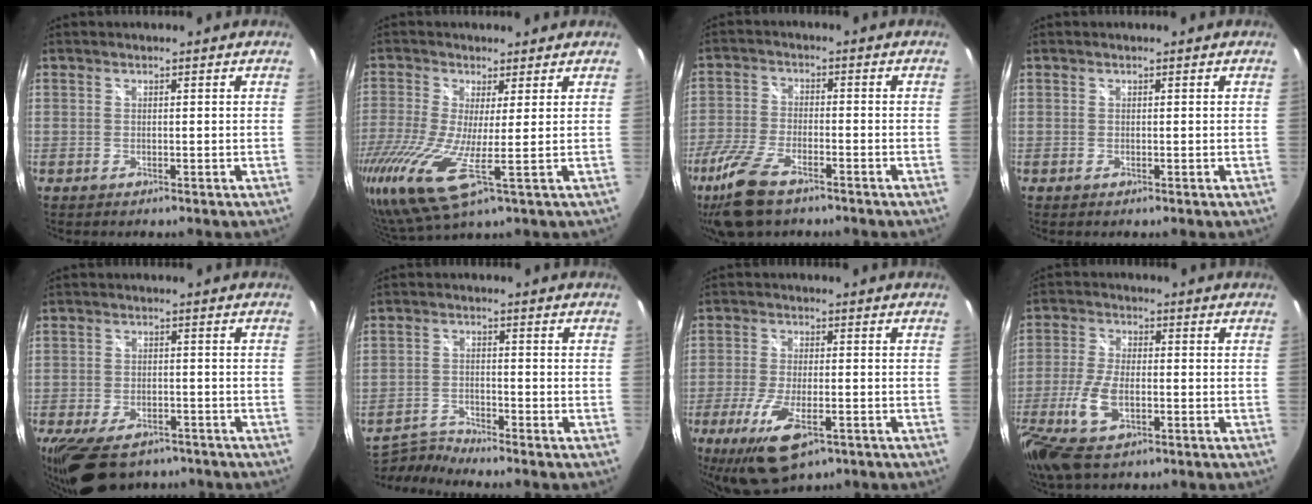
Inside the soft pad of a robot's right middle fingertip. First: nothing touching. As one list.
[{"total": 13.1, "force": [-2.7, 3.2, 12.4], "torque": [-0.270, -0.040, -0.055]}, {"total": 11.0, "force": [-7.4, 4.1, 7.0], "torque": [-0.171, -0.024, -0.149]}, {"total": 0.0}, {"total": 14.0, "force": [-9.8, 7.0, 7.1], "torque": [-0.163, -0.020, -0.154]}, {"total": 5.3, "force": [-5.3, -0.4, -0.1], "torque": [-0.018, 0.009, -0.112]}, {"total": 12.4, "force": [-6.5, 4.4, 9.6], "torque": [-0.208, -0.043, -0.113]}, {"total": 12.1, "force": [-4.9, 5.6, 9.6], "torque": [-0.209, -0.019, -0.093]}]